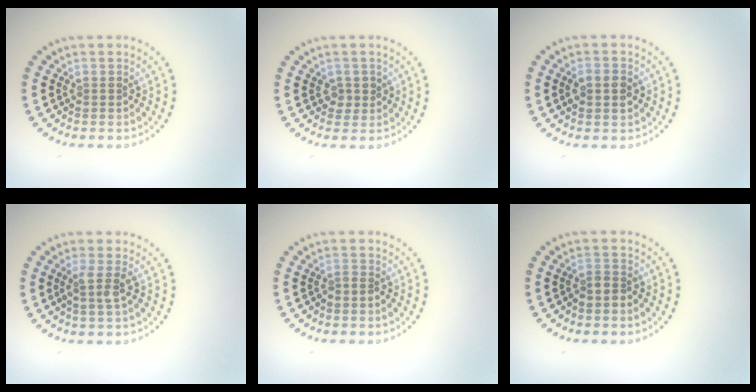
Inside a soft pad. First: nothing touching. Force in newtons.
{"total": 1.4, "press": 1.3, "slide": 0.7}
{"total": 2.7, "press": 2.7, "slide": 0.0}
{"total": 1.8, "press": 1.3, "slide": 1.2}
{"total": 0.6, "press": 0.3, "slide": 0.6}
{"total": 1.6, "press": 1.3, "slide": 0.9}